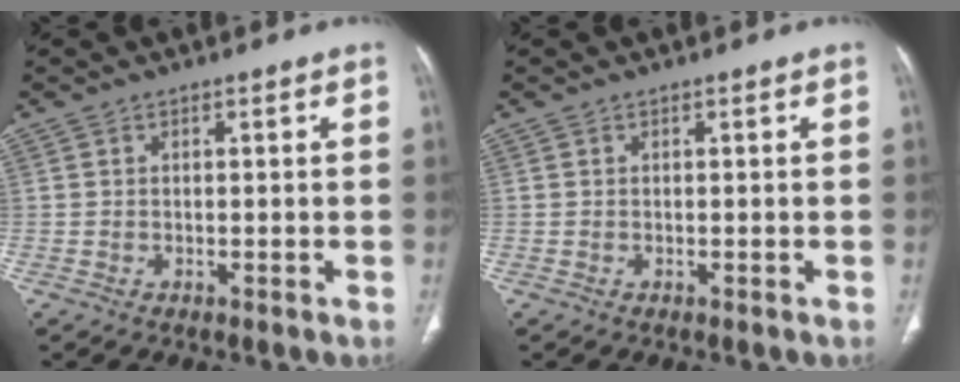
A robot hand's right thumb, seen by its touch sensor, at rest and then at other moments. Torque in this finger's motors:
{"motor_torque": [0.07, 0.10, -0.04, 0.03, 0.02]}